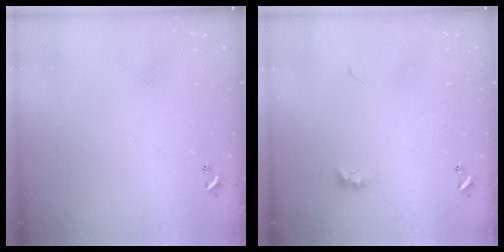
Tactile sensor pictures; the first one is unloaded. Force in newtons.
{"total": 1.4, "press": 1.3, "slide": 0.5}